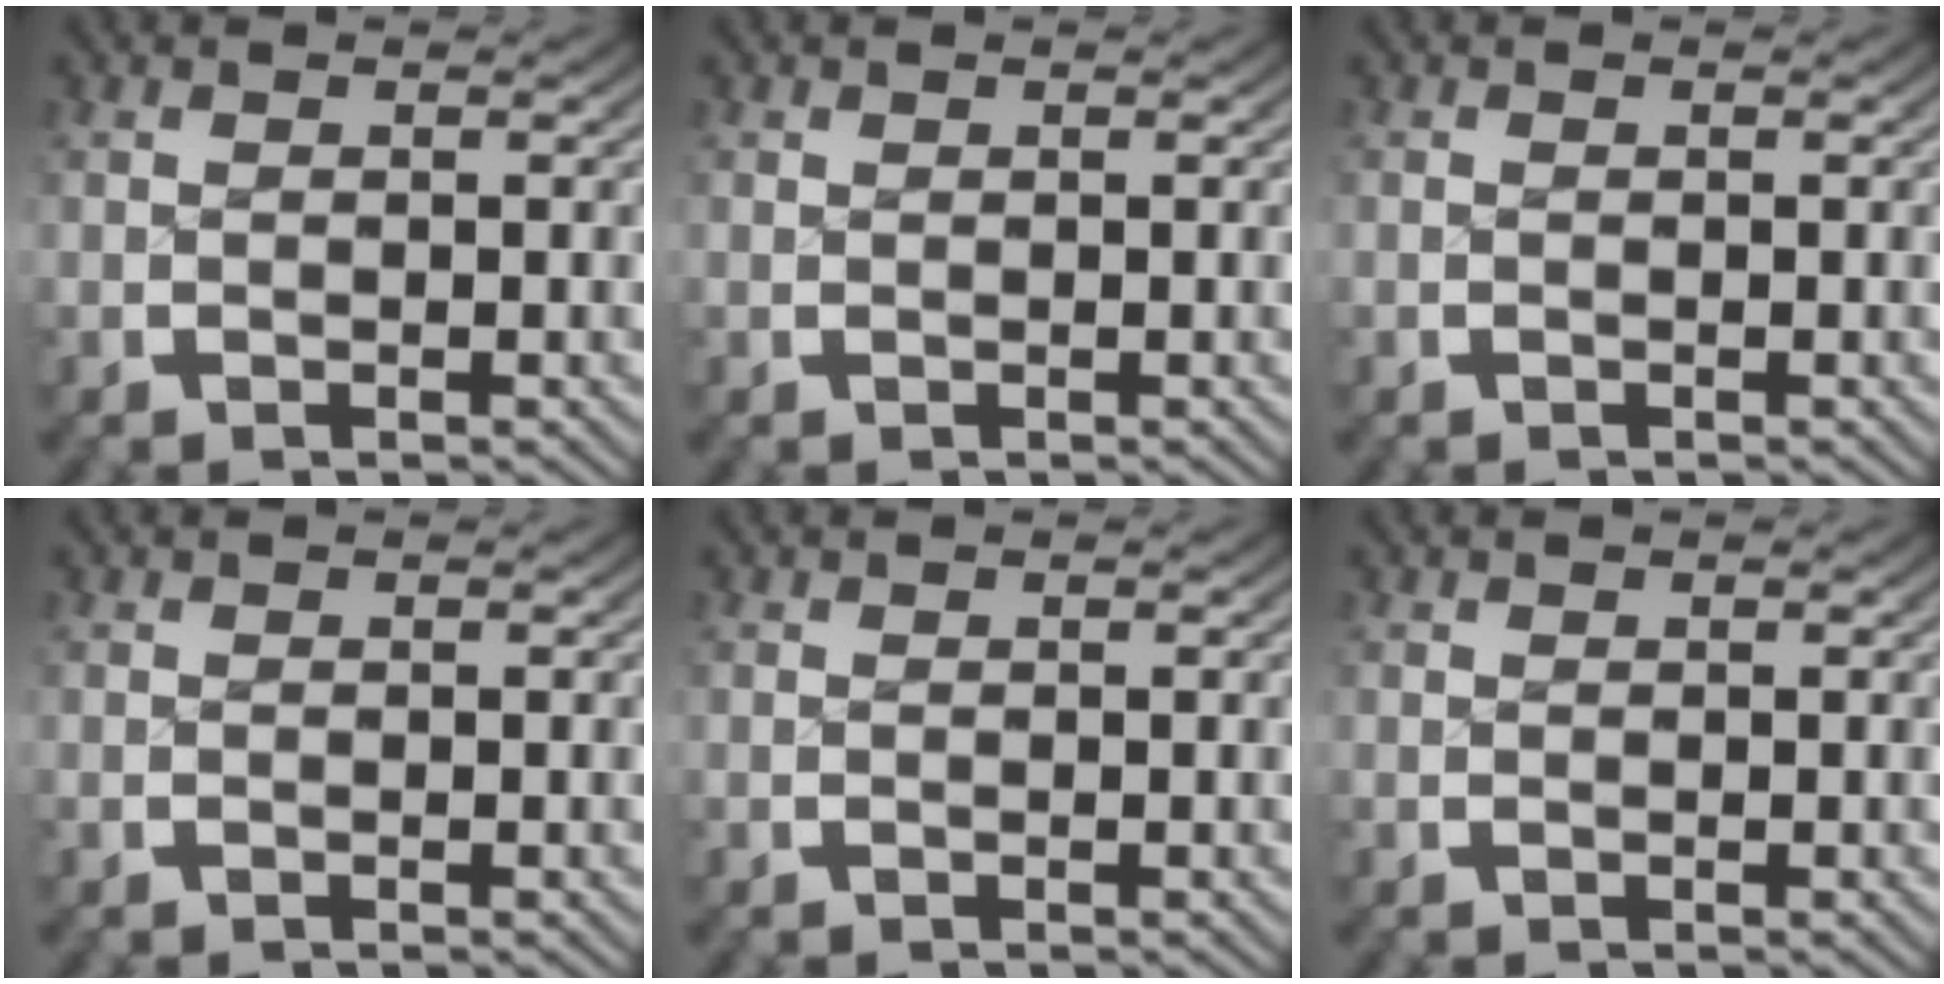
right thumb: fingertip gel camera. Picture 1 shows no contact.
{"total": 0.0}
{"total": 0.0}
{"total": 0.0}
{"total": 0.0}
{"total": 0.0}